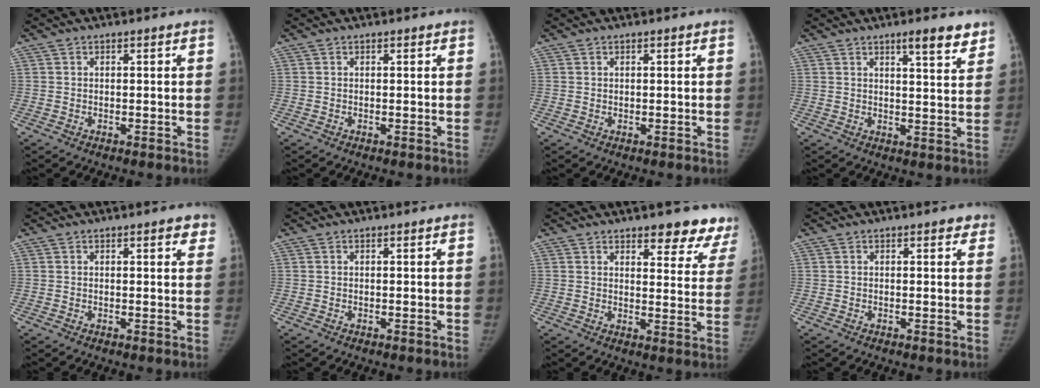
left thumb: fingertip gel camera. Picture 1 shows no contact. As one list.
[{"total": 0.0}, {"total": 0.0}, {"total": 6.5, "force": [4.6, 1.2, 4.3], "torque": [-0.047, -0.029, 0.064]}, {"total": 2.5, "force": [1.5, 0.9, 1.8], "torque": [-0.007, -0.003, 0.012]}, {"total": 0.0}, {"total": 11.5, "force": [9.3, 4.3, 5.4], "torque": [-0.007, -0.050, 0.094]}, {"total": 1.5, "force": [0.9, 0.8, 0.8], "torque": [0.006, -0.001, 0.006]}]